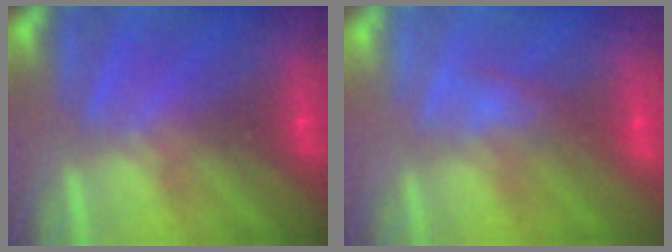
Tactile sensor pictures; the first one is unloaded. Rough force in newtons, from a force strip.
{"total": 2.6}